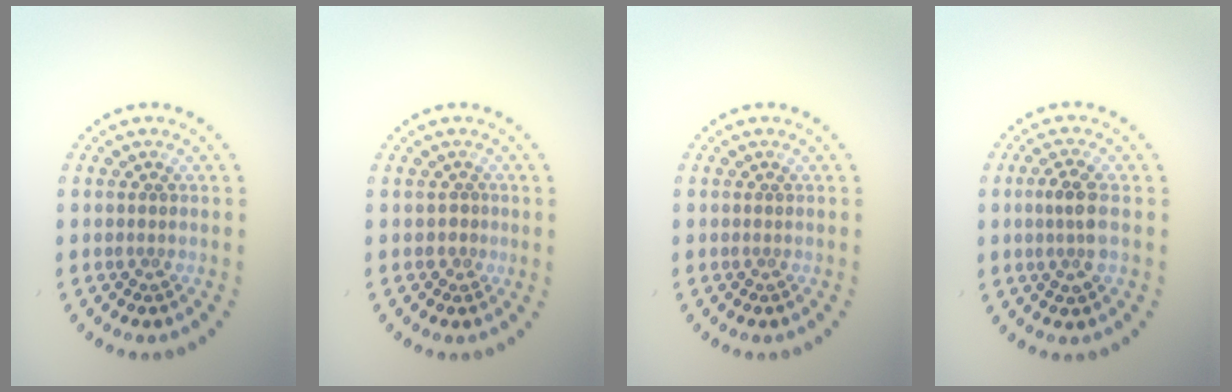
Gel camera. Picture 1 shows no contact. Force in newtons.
{"total": 0.6, "press": 0.3, "slide": 0.5}
{"total": 0.0}
{"total": 2.5, "press": 2.4, "slide": 0.7}